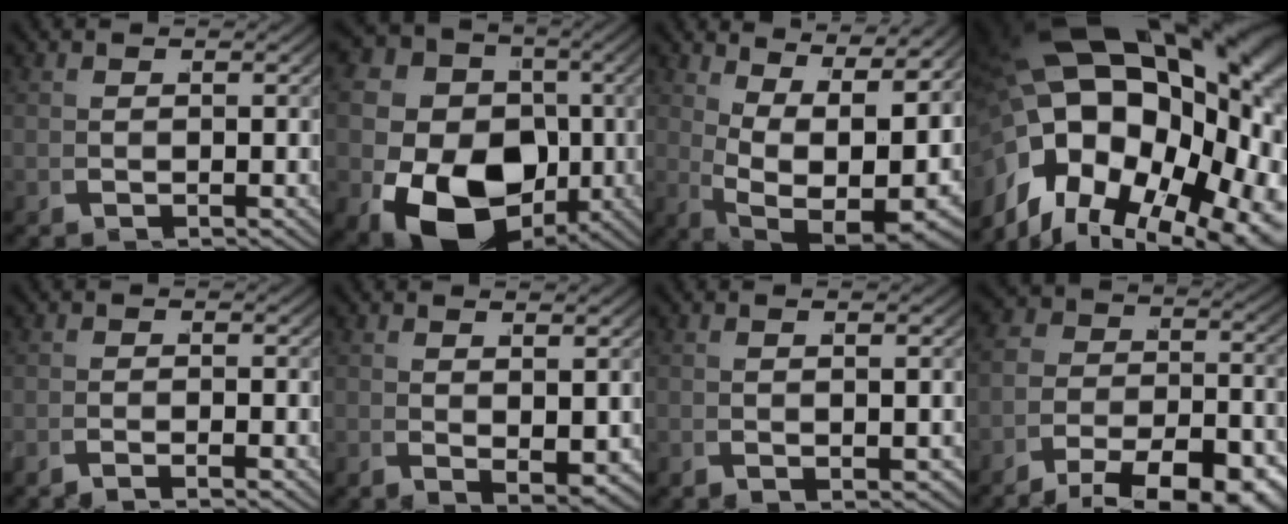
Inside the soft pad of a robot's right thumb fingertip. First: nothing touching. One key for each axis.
{"total": 18.9, "fx": -2.5, "fy": 14.5, "fz": 11.8, "tx": -0.247, "ty": -0.081, "tz": -0.021}
{"total": 13.4, "fx": 0.4, "fy": 8.1, "fz": 10.6, "tx": -0.207, "ty": -0.057, "tz": 0.039}
{"total": 21.8, "fx": 1.3, "fy": 14.0, "fz": 16.7, "tx": -0.287, "ty": -0.045, "tz": 0.028}
{"total": 1.0, "fx": -1.0, "fy": 0.0, "fz": 0.0, "tx": 0.013, "ty": 0.006, "tz": -0.030}
{"total": 2.0, "fx": 0.4, "fy": 0.7, "fz": 1.9, "tx": -0.031, "ty": -0.002, "tz": 0.012}
{"total": 1.2, "fx": -0.6, "fy": 0.4, "fz": 0.9, "tx": -0.013, "ty": 0.008, "tz": -0.014}
{"total": 8.4, "fx": -5.4, "fy": 4.5, "fz": 4.6, "tx": -0.036, "ty": -0.028, "tz": -0.087}